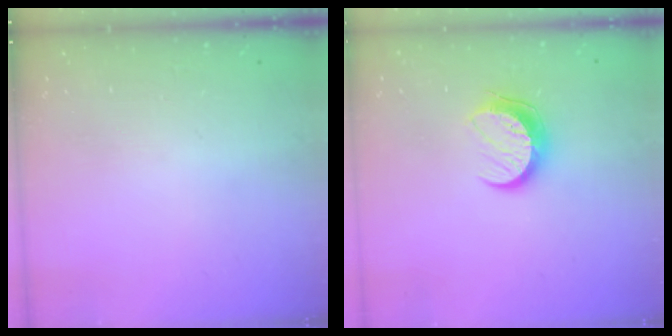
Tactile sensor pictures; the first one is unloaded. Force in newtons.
{"total": 9.5, "press": 9.5, "slide": 0.8}